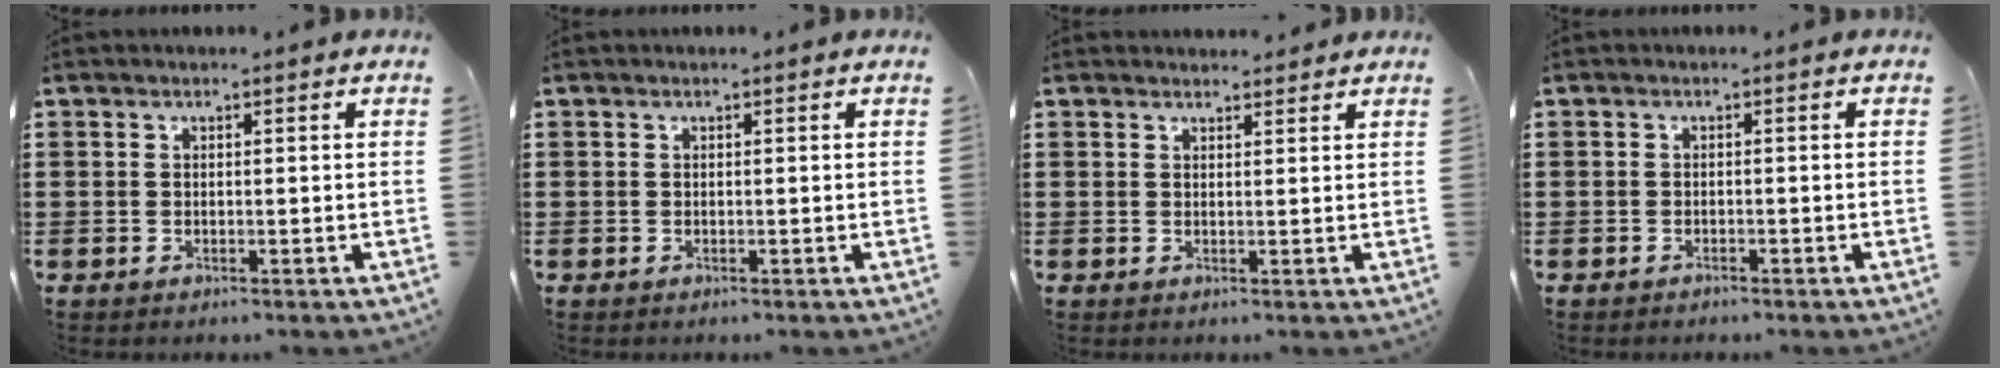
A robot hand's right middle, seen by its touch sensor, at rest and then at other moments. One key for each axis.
{"total": 0.0}
{"total": 1.5, "fx": 1.5, "fy": 0.3, "fz": 0.0, "tx": 0.004, "ty": 0.000, "tz": 0.027}
{"total": 0.8, "fx": -0.7, "fy": 0.2, "fz": 0.1, "tx": -0.003, "ty": 0.000, "tz": -0.016}